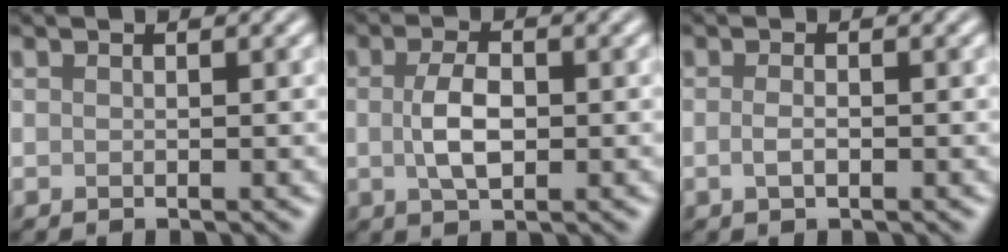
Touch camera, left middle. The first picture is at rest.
{"total": 3.4, "force": [0.0, 1.8, 2.9], "torque": [-0.064, -0.002, 0.000]}
{"total": 1.2, "force": [-0.3, 0.5, 1.1], "torque": [-0.024, -0.002, -0.008]}